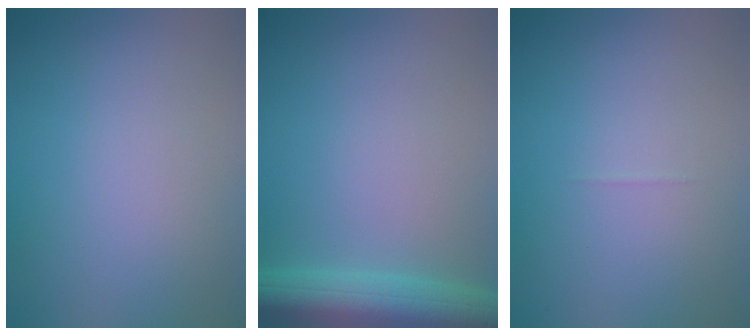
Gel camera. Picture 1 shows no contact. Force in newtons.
{"total": 7.3, "press": 7.3, "slide": 0.4}
{"total": 0.0}